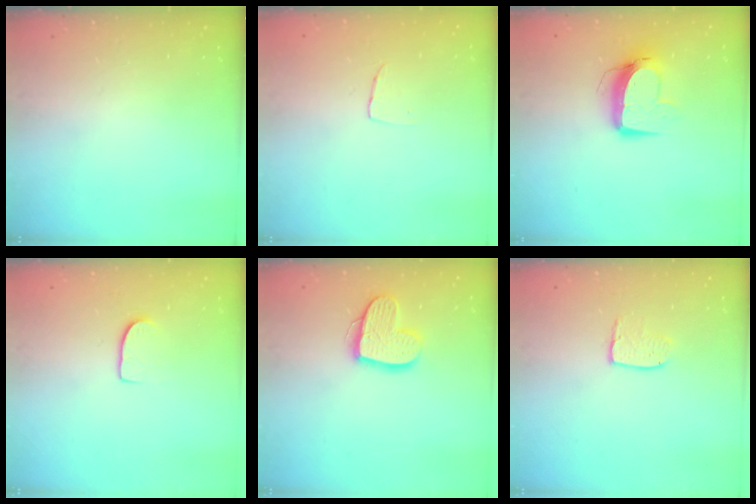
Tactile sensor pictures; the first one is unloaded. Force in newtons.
{"total": 2.9, "press": 2.9, "slide": 0.1}
{"total": 10.5, "press": 10.5, "slide": 0.7}
{"total": 5.8, "press": 5.8, "slide": 0.5}
{"total": 13.4, "press": 13.4, "slide": 0.8}
{"total": 6.0, "press": 6.0, "slide": 0.3}